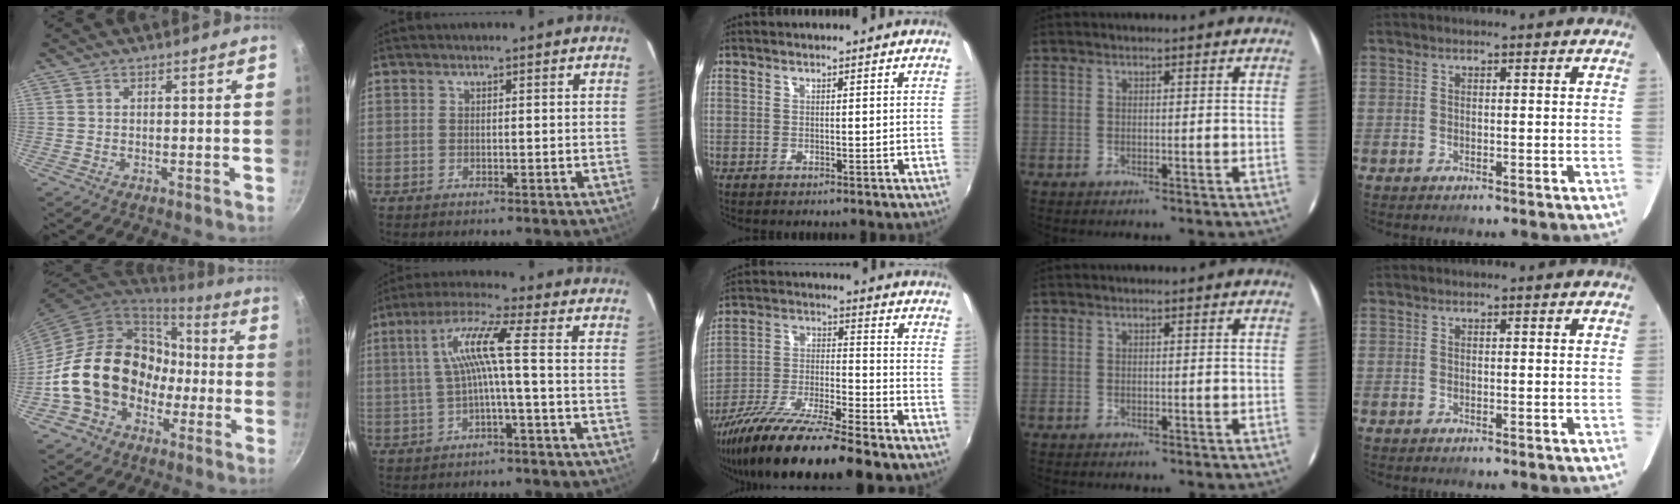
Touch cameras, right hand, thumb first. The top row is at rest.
{"thumb": {"total": 19.6, "force": [-3.4, 15.7, 11.3], "torque": [-0.155, 0.064, -0.043]}, "index": {"total": 7.6, "force": [-0.8, -0.7, 7.5], "torque": [-0.157, 0.010, -0.005]}, "middle": {"total": 17.6, "force": [-13.3, 1.5, 11.4], "torque": [-0.218, -0.040, -0.237]}}